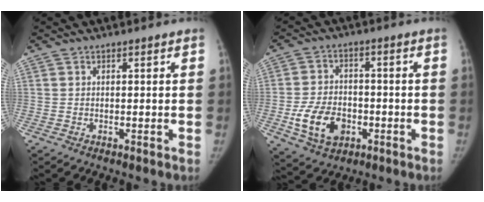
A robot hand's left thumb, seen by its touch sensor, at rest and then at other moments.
{"total": 11.0, "force": [-3.5, 7.9, 6.8], "torque": [-0.102, 0.013, -0.056]}